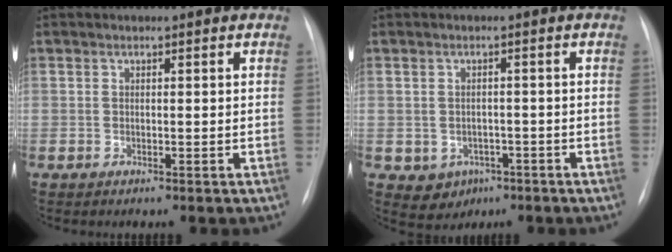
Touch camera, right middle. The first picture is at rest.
{"total": 4.3, "force": [-1.9, 3.6, 1.3], "torque": [-0.017, 0.007, -0.015]}